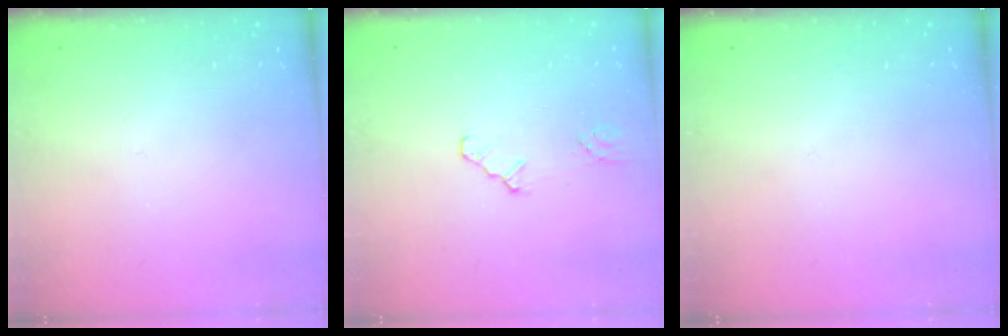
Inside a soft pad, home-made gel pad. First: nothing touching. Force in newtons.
{"total": 1.0, "press": 1.0, "slide": 0.3}
{"total": 0.0}